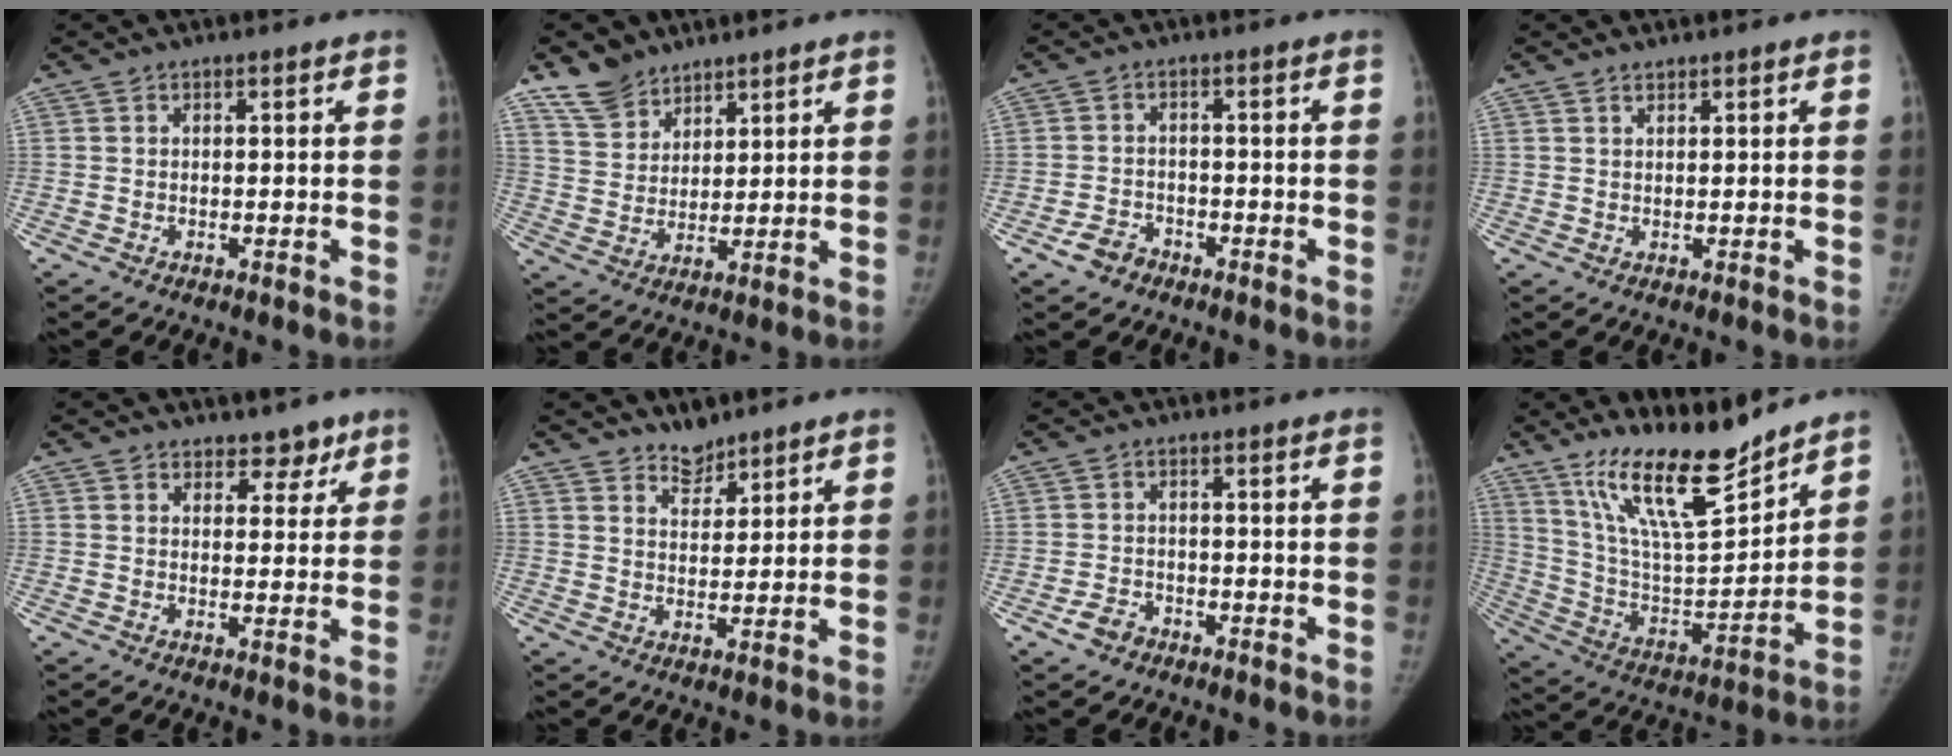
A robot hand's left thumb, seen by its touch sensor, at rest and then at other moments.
{"total": 8.0, "force": [6.3, 4.6, 2.0], "torque": [-0.016, -0.032, 0.129]}
{"total": 3.7, "force": [-2.4, 2.6, 1.1], "torque": [-0.014, 0.019, -0.039]}
{"total": 1.1, "force": [1.0, 0.4, 0.3], "torque": [-0.001, -0.007, 0.017]}
{"total": 4.1, "force": [3.1, 2.6, 0.8], "torque": [0.020, -0.018, 0.042]}
{"total": 4.1, "force": [3.6, 1.8, 0.7], "torque": [0.010, -0.030, 0.060]}
{"total": 3.0, "force": [-1.9, 2.2, 1.0], "torque": [-0.015, 0.015, -0.030]}
{"total": 18.0, "force": [14.2, 3.8, 10.3], "torque": [-0.147, -0.090, 0.264]}